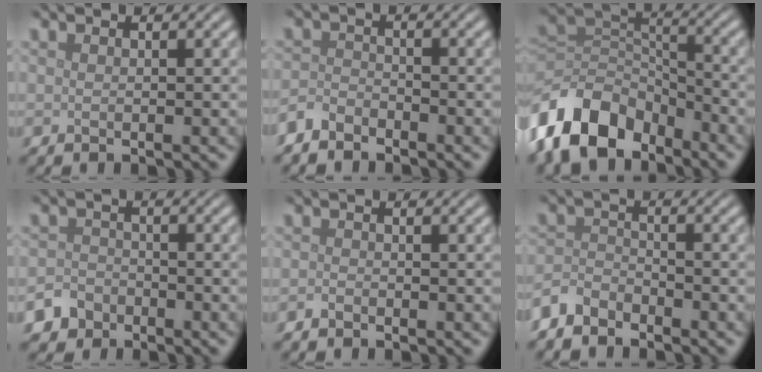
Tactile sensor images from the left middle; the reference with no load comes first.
{"total": 2.2, "force": [-1.9, 0.9, 0.4], "torque": [-0.008, 0.003, -0.047]}
{"total": 10.3, "force": [-6.4, 6.3, 5.1], "torque": [-0.097, -0.005, -0.135]}
{"total": 3.5, "force": [-2.5, 2.4, 0.3], "torque": [0.013, -0.001, -0.049]}
{"total": 0.6, "force": [-0.5, 0.2, 0.2], "torque": [-0.003, -0.001, -0.011]}
{"total": 2.7, "force": [-2.4, 1.1, 0.4], "torque": [-0.008, 0.004, -0.059]}